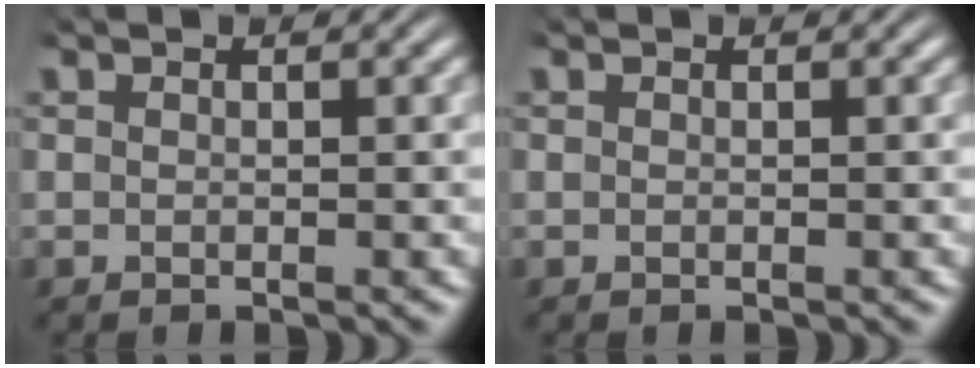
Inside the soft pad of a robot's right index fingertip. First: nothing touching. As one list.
[{"total": 0.0}]